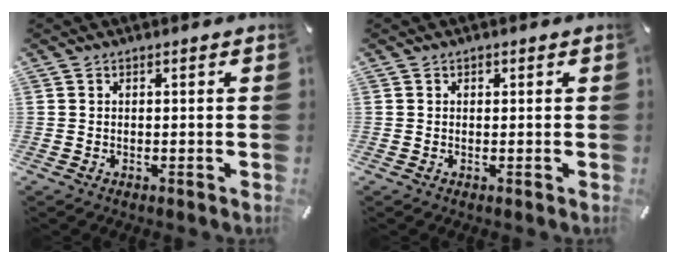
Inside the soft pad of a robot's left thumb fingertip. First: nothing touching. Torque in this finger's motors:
{"motor_torque": [0.07, 0.20, -0.11, -0.02, -0.01]}